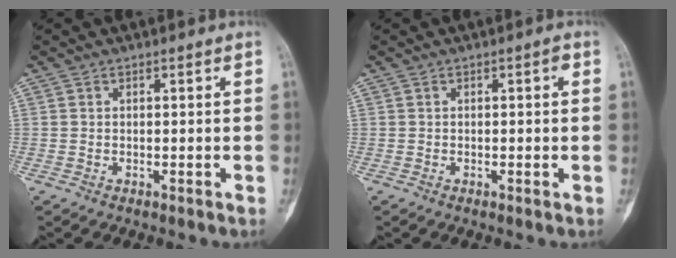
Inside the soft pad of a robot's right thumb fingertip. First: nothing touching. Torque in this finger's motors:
{"motor_torque": [0.24, 0.09, 0.16, -0.03, -0.01]}